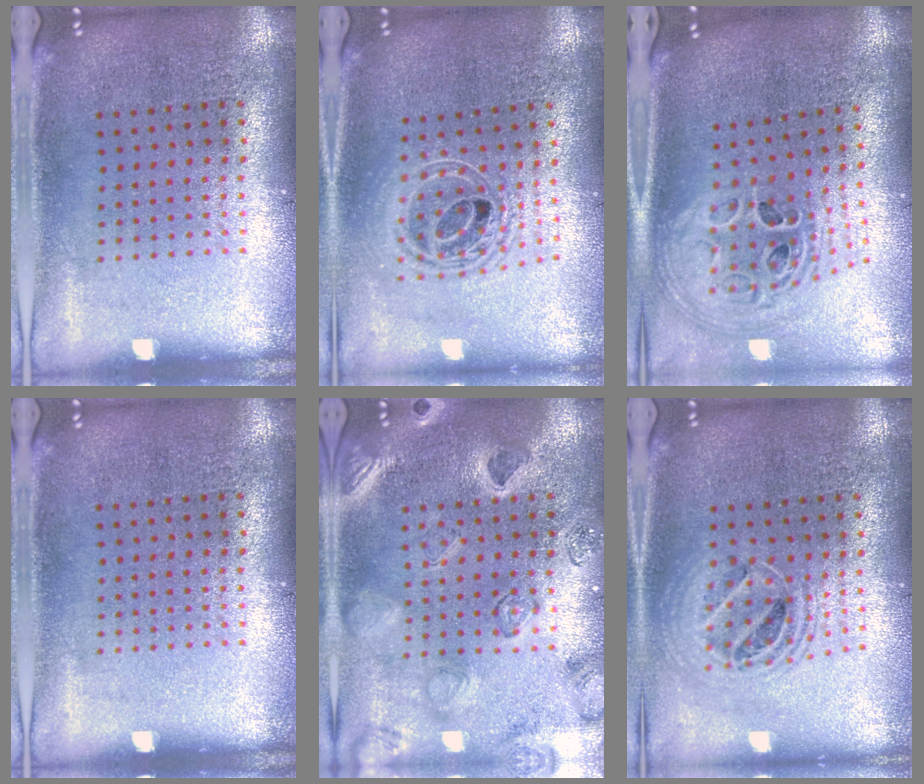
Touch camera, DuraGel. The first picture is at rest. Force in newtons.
{"total": 2.0, "press": 1.5, "slide": 1.2}
{"total": 1.9, "press": 1.5, "slide": 1.1}
{"total": 0.0}
{"total": 2.5, "press": 2.4, "slide": 0.7}
{"total": 1.7, "press": 1.4, "slide": 0.9}